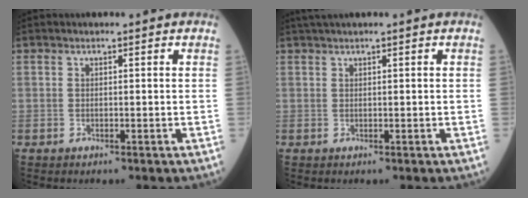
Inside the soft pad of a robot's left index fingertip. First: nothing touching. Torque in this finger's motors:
{"motor_torque": [0.07, -0.14, 0.00, 0.05]}